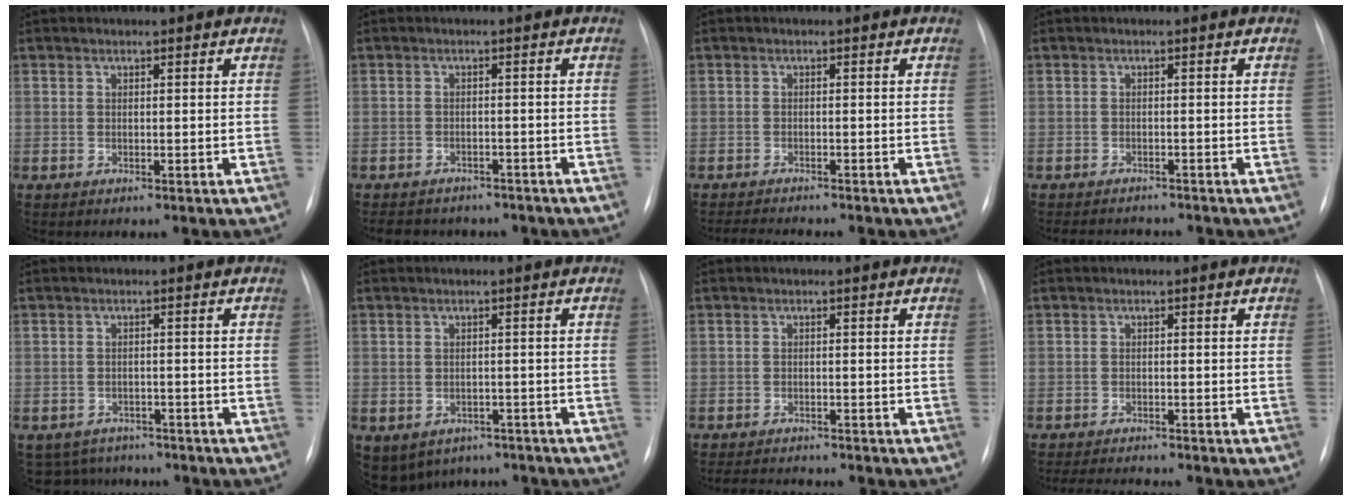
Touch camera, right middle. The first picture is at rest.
{"total": 9.1, "force": [-7.6, 4.2, 2.6], "torque": [-0.047, 0.006, -0.087]}
{"total": 3.7, "force": [-3.6, 0.1, 1.1], "torque": [-0.019, -0.012, -0.055]}
{"total": 5.1, "force": [-4.9, 1.3, 1.0], "torque": [-0.011, -0.003, -0.067]}
{"total": 6.4, "force": [-5.4, 3.3, -0.1], "torque": [-0.001, 0.011, -0.070]}
{"total": 9.6, "force": [-6.1, 7.1, 2.5], "torque": [-0.061, 0.004, -0.067]}
{"total": 4.6, "force": [-4.4, 0.8, 1.1], "torque": [-0.016, -0.009, -0.066]}
{"total": 4.8, "force": [-4.6, 0.0, 1.4], "torque": [-0.023, -0.013, -0.072]}